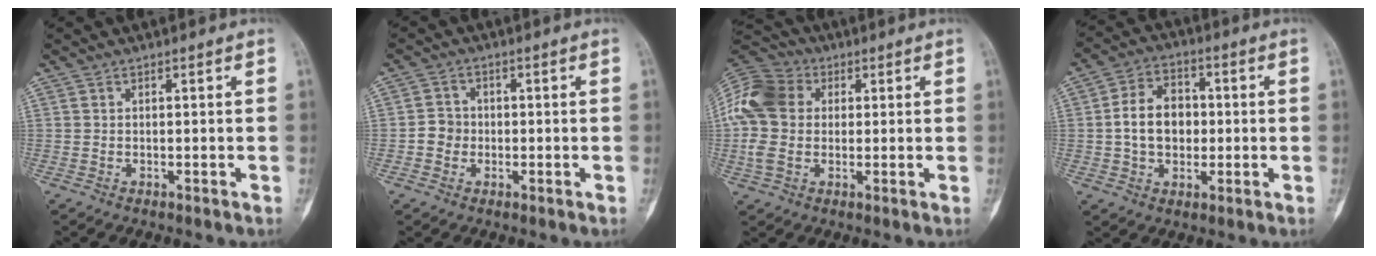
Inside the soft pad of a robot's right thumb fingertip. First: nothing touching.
{"total": 3.3, "force": [-0.7, 3.1, 1.0], "torque": [-0.003, 0.010, -0.020]}
{"total": 15.2, "force": [2.2, 11.4, 9.8], "torque": [-0.214, 0.026, 0.034]}
{"total": 10.0, "force": [-0.2, 7.4, 6.8], "torque": [-0.091, 0.017, -0.009]}